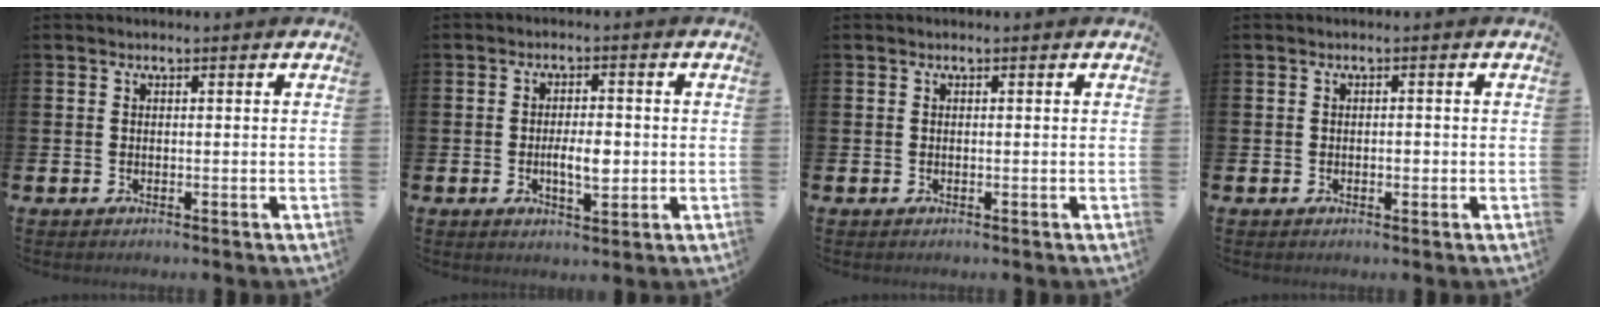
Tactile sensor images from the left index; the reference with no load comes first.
{"total": 3.8, "force": [-0.6, 1.6, 3.4], "torque": [-0.046, -0.006, -0.014]}
{"total": 0.0}
{"total": 0.8, "force": [-0.3, 0.4, 0.6], "torque": [-0.010, 0.002, -0.008]}